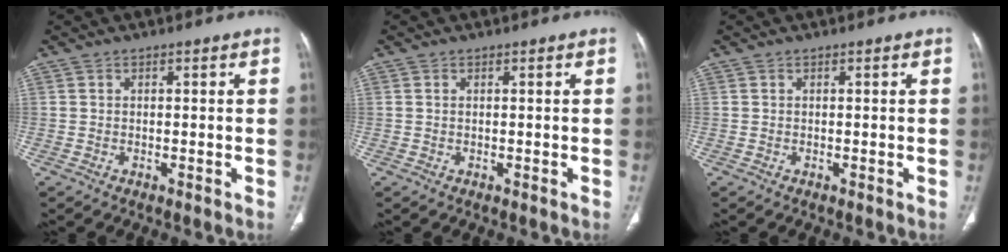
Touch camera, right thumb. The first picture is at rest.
{"total": 0.0}
{"total": 0.0}